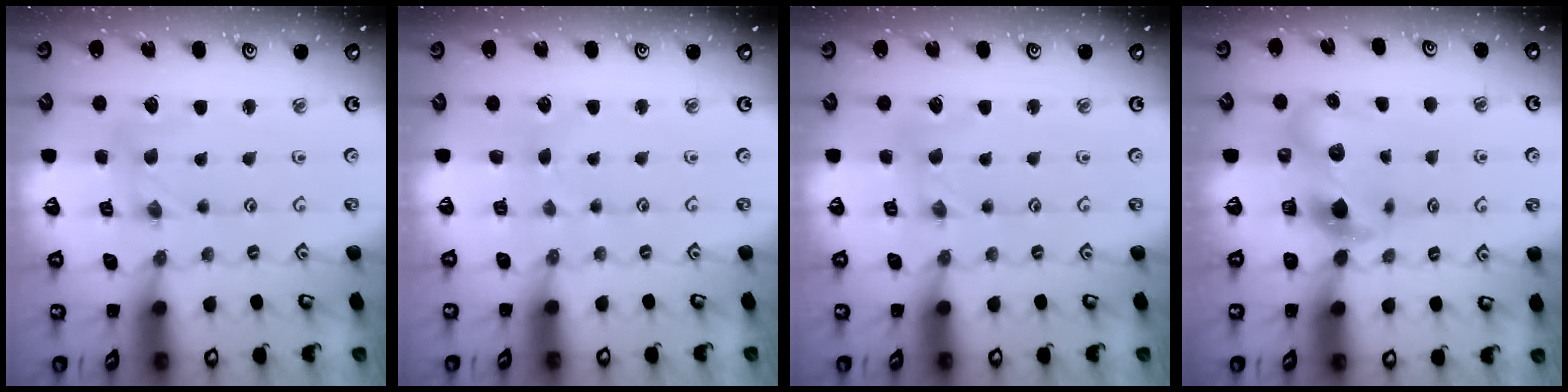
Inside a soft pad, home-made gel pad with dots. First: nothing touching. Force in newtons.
{"total": 1.0, "press": 0.9, "slide": 0.2}
{"total": 1.5, "press": 1.5, "slide": 0.2}
{"total": 7.0, "press": 6.9, "slide": 1.0}